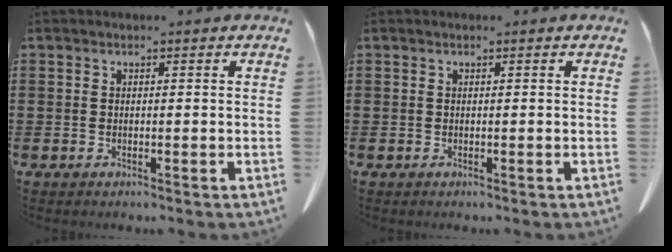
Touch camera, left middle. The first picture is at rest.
{"total": 0.0}